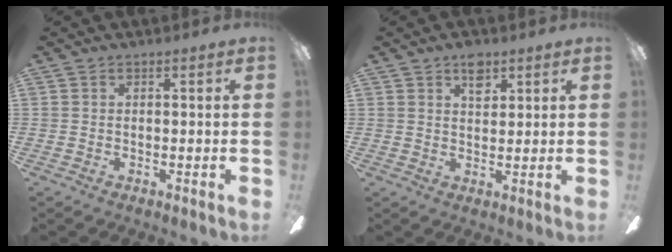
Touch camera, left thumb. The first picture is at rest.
{"total": 4.8, "force": [3.0, 2.6, 2.8], "torque": [-0.029, -0.008, 0.048]}